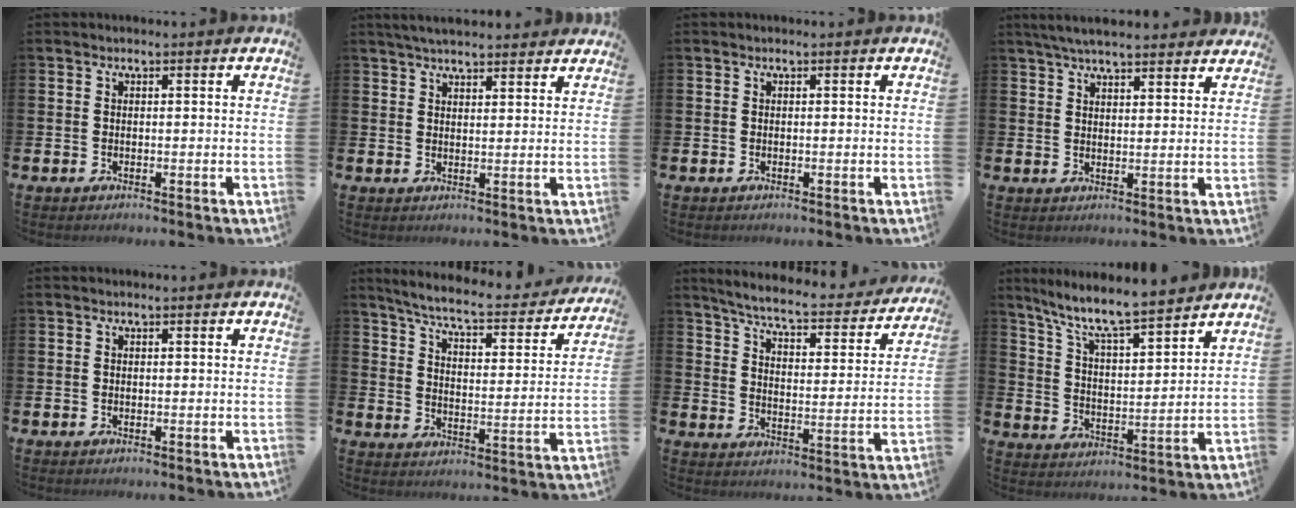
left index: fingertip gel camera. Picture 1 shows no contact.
{"total": 3.9, "force": [3.7, 0.7, 1.0], "torque": [-0.020, -0.010, 0.068]}
{"total": 0.0}
{"total": 5.3, "force": [5.0, 0.8, 1.6], "torque": [-0.037, -0.016, 0.091]}
{"total": 0.0}
{"total": 6.8, "force": [6.2, 0.7, 2.7], "torque": [-0.071, -0.048, 0.098]}
{"total": 6.2, "force": [5.7, 0.8, 2.3], "torque": [-0.070, -0.043, 0.091]}
{"total": 8.7, "force": [8.0, 0.7, 3.4], "torque": [-0.094, -0.053, 0.139]}